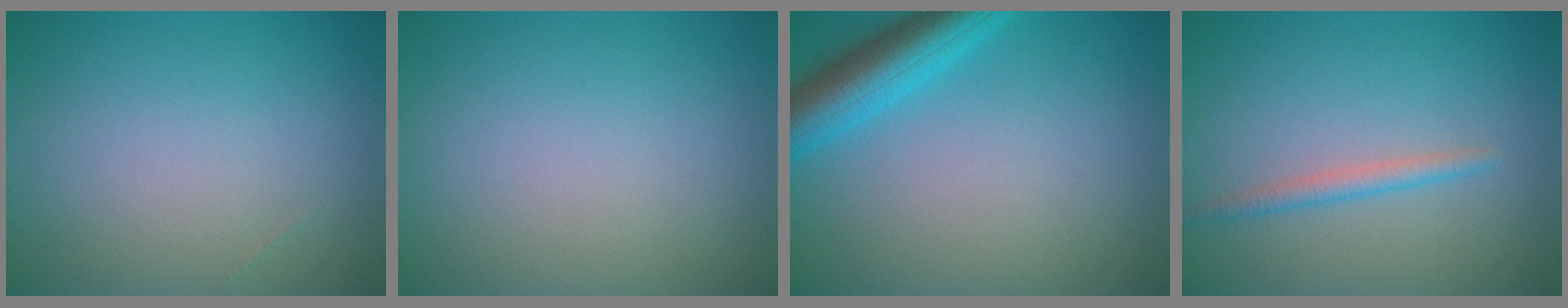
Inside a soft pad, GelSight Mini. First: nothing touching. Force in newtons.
{"total": 0.0}
{"total": 5.3, "press": 5.3, "slide": 0.3}
{"total": 1.6, "press": 1.6, "slide": 0.0}